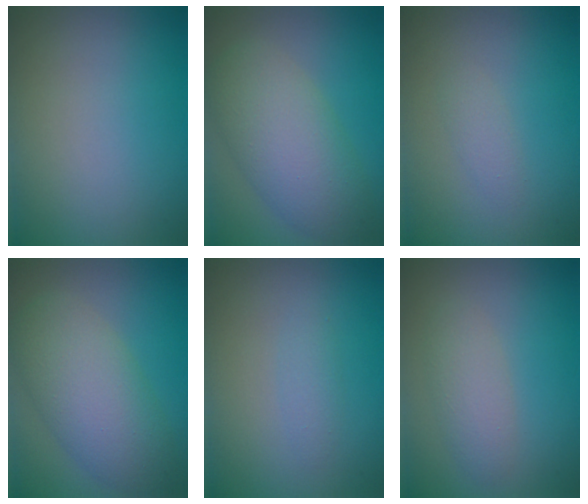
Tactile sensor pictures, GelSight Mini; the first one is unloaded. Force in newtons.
{"total": 7.0, "press": 7.0, "slide": 0.2}
{"total": 1.1, "press": 1.1, "slide": 0.0}
{"total": 7.0, "press": 7.0, "slide": 0.2}
{"total": 1.1, "press": 1.1, "slide": 0.1}
{"total": 2.5, "press": 2.5, "slide": 0.1}